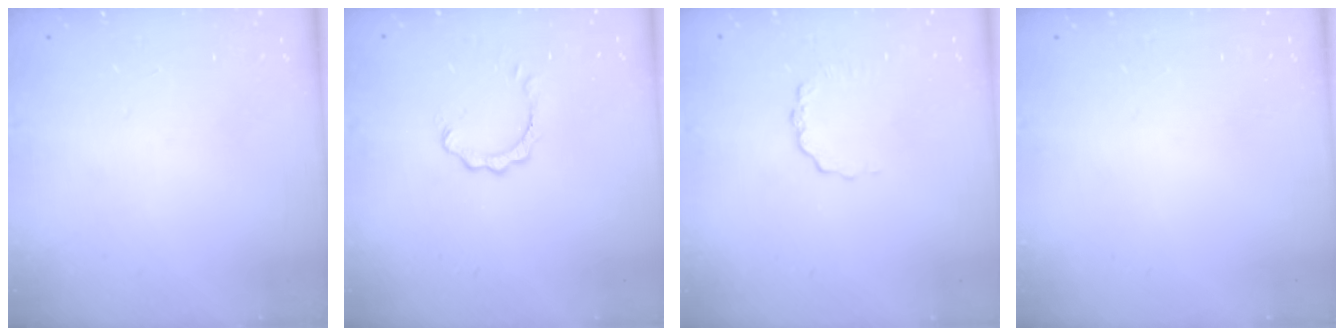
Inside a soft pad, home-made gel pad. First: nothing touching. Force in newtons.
{"total": 1.0, "press": 1.0, "slide": 0.2}
{"total": 3.8, "press": 3.8, "slide": 0.4}
{"total": 0.0}